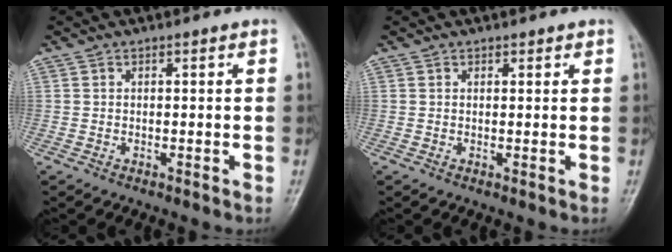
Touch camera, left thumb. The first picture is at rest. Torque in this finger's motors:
{"motor_torque": [-0.14, -0.07, -0.08, -0.14, -0.03]}